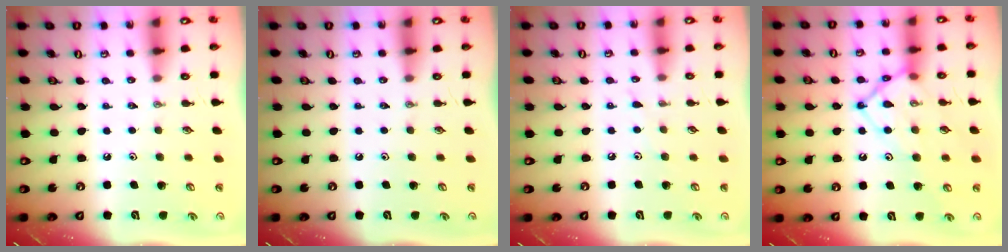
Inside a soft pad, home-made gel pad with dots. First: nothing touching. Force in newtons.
{"total": 0.0}
{"total": 3.0, "press": 3.0, "slide": 0.4}
{"total": 12.8, "press": 12.7, "slide": 1.5}